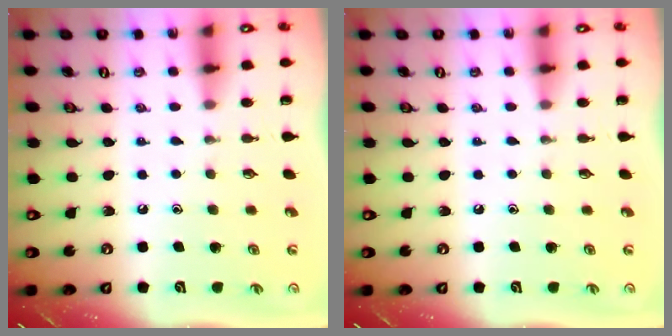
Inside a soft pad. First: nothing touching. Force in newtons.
{"total": 0.0}